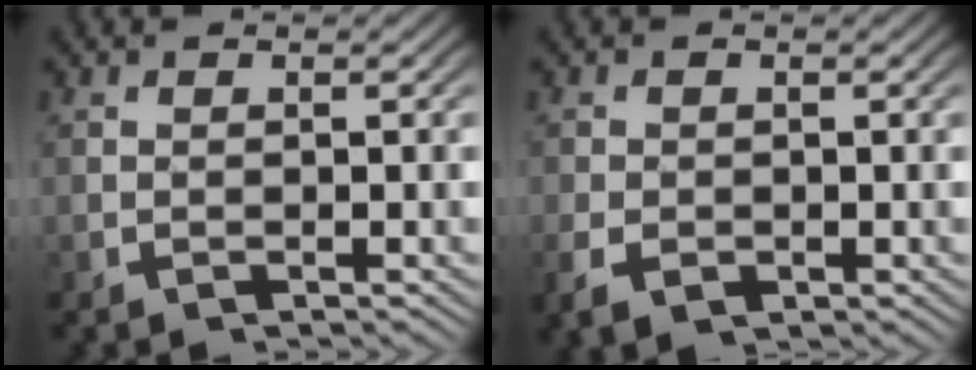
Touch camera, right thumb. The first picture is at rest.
{"total": 2.1, "force": [-0.6, 1.6, 1.3], "torque": [-0.028, -0.011, -0.005]}